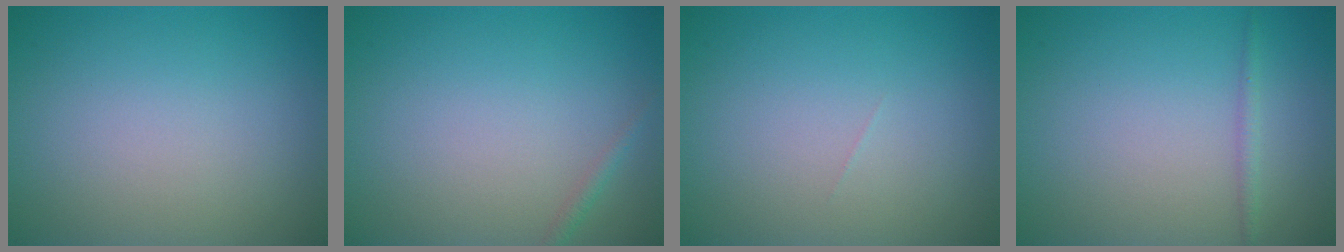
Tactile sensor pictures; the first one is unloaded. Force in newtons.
{"total": 0.8, "press": 0.7, "slide": 0.1}
{"total": 0.0}
{"total": 0.9, "press": 0.9, "slide": 0.1}